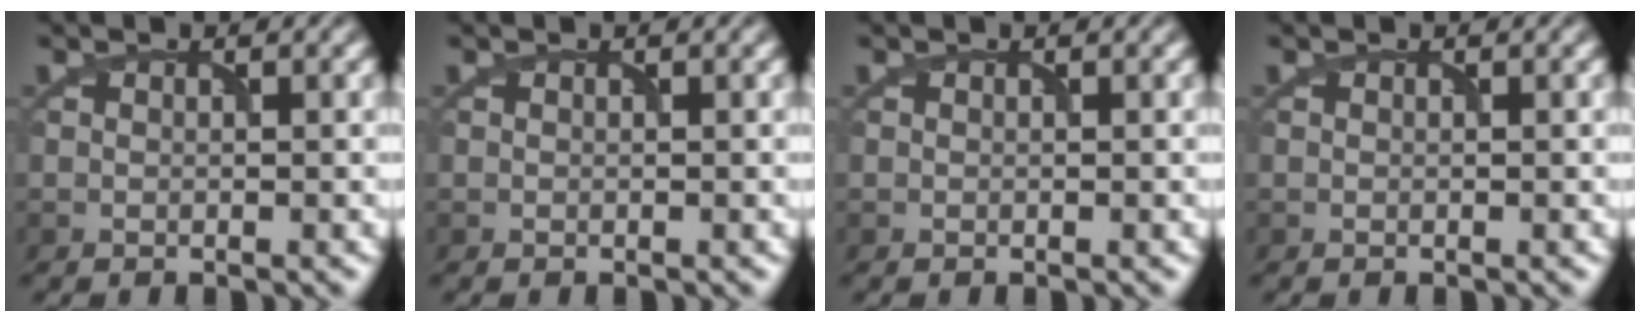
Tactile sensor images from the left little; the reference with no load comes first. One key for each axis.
{"total": 0.0}
{"total": 0.0}
{"total": 0.0}